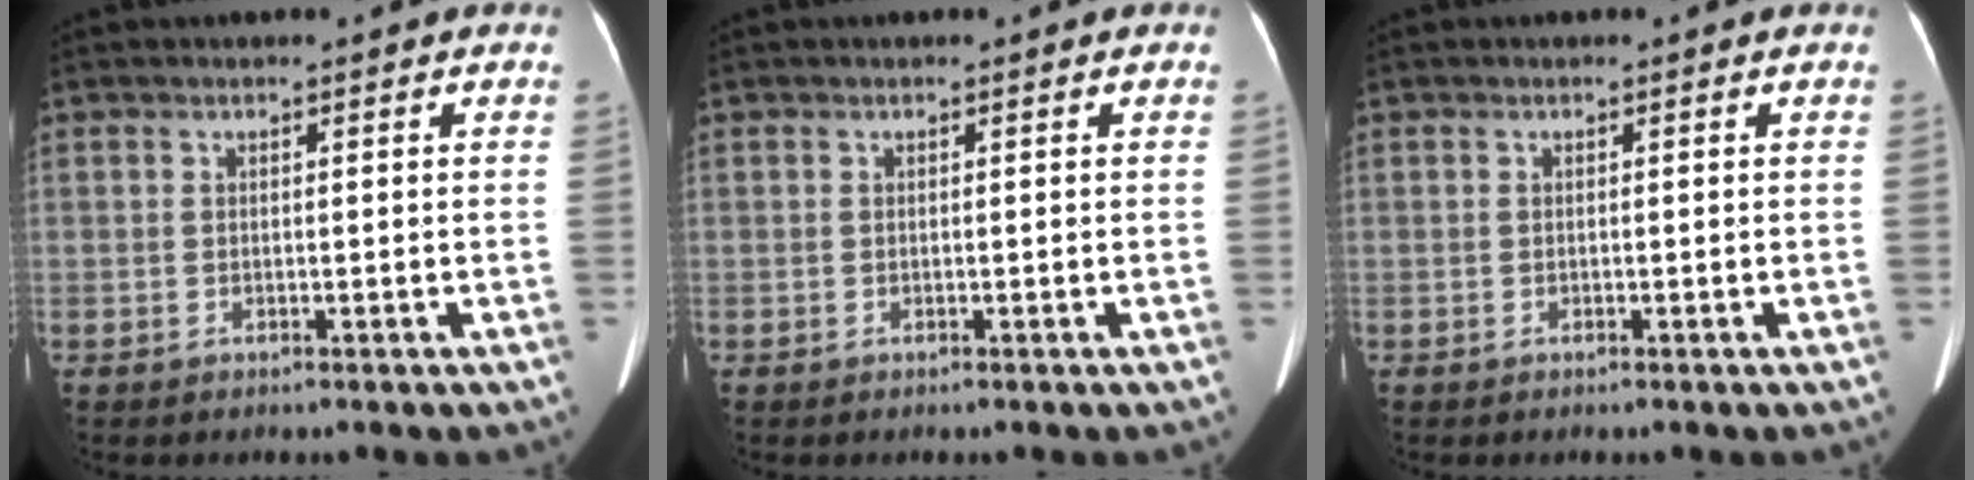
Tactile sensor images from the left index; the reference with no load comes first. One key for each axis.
{"total": 0.0}
{"total": 0.0}